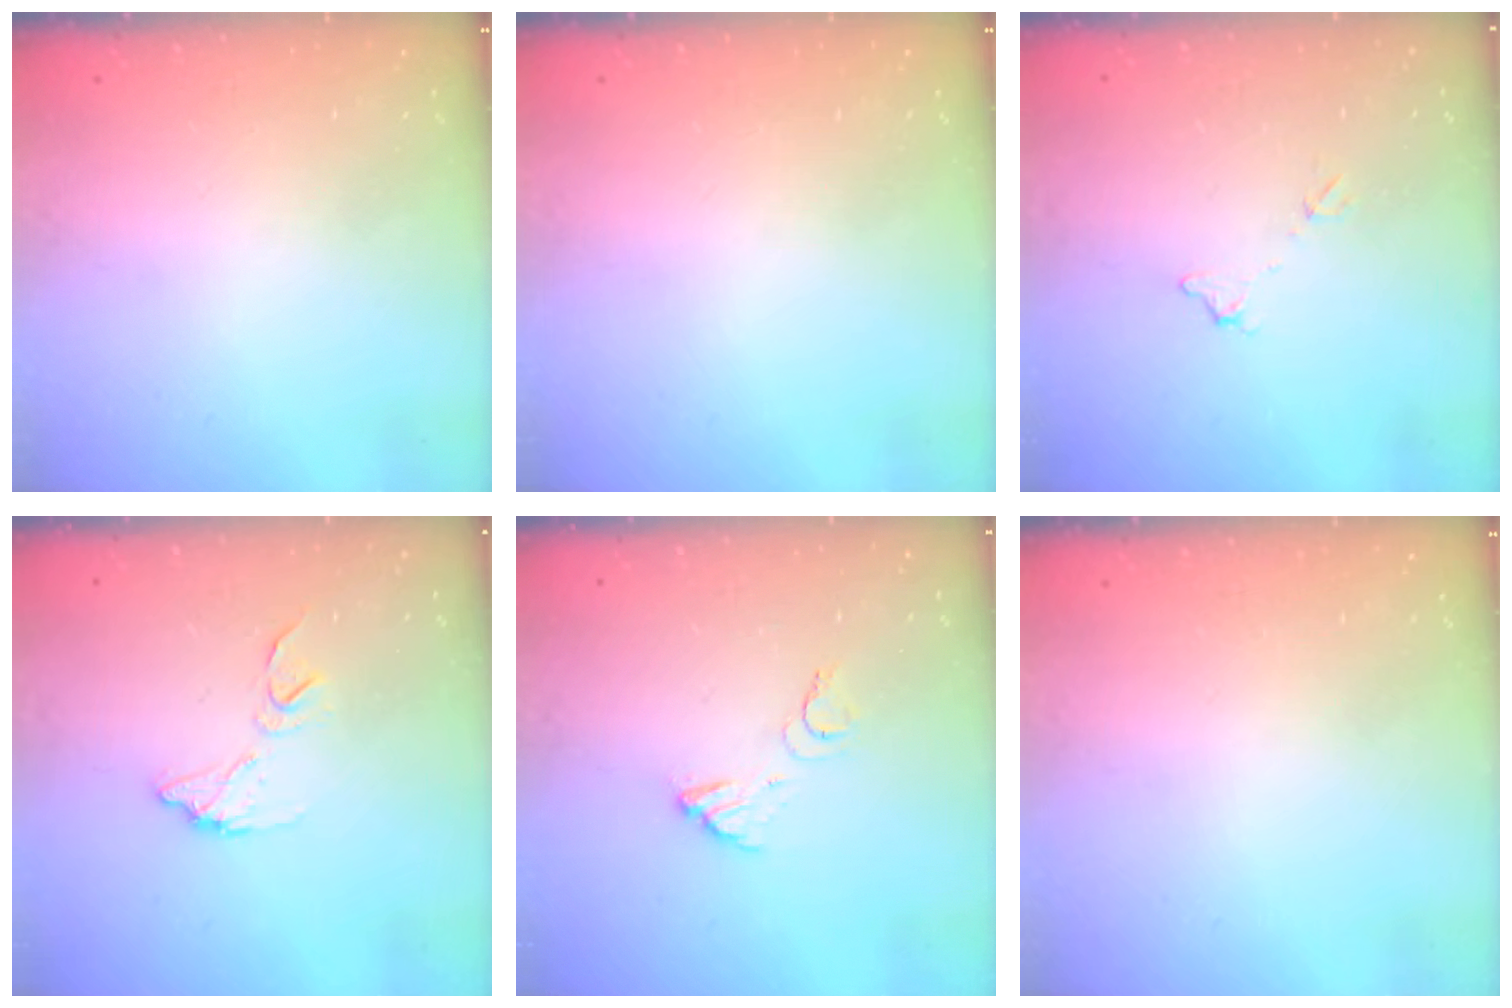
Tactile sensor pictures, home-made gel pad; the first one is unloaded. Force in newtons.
{"total": 0.0}
{"total": 5.5, "press": 5.5, "slide": 0.3}
{"total": 8.2, "press": 8.2, "slide": 0.1}
{"total": 5.1, "press": 5.1, "slide": 0.3}
{"total": 0.0}